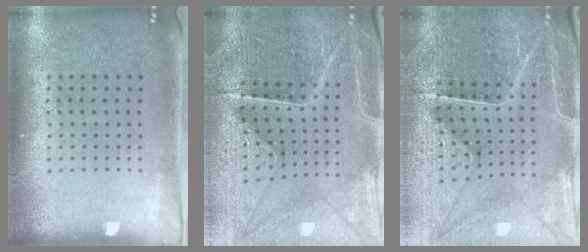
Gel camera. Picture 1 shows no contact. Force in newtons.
{"total": 3.8, "press": 3.8, "slide": 0.5}
{"total": 3.8, "press": 3.8, "slide": 0.5}